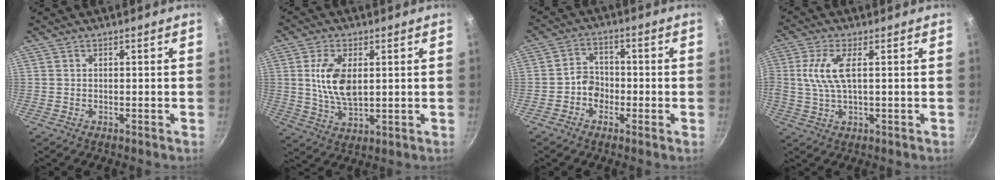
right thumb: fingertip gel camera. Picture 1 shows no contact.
{"total": 9.8, "force": [1.8, 5.2, 8.1], "torque": [-0.152, -0.011, 0.037]}
{"total": 4.2, "force": [-1.6, 3.5, 1.7], "torque": [0.000, 0.021, -0.035]}
{"total": 7.1, "force": [1.1, 2.5, 6.6], "torque": [-0.151, 0.005, 0.021]}